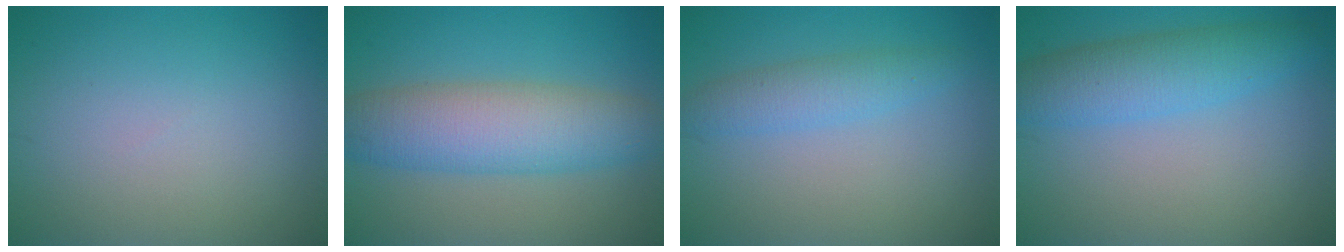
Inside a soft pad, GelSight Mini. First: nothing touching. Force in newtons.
{"total": 7.1, "press": 7.1, "slide": 0.2}
{"total": 2.6, "press": 2.6, "slide": 0.2}
{"total": 4.7, "press": 4.7, "slide": 0.1}